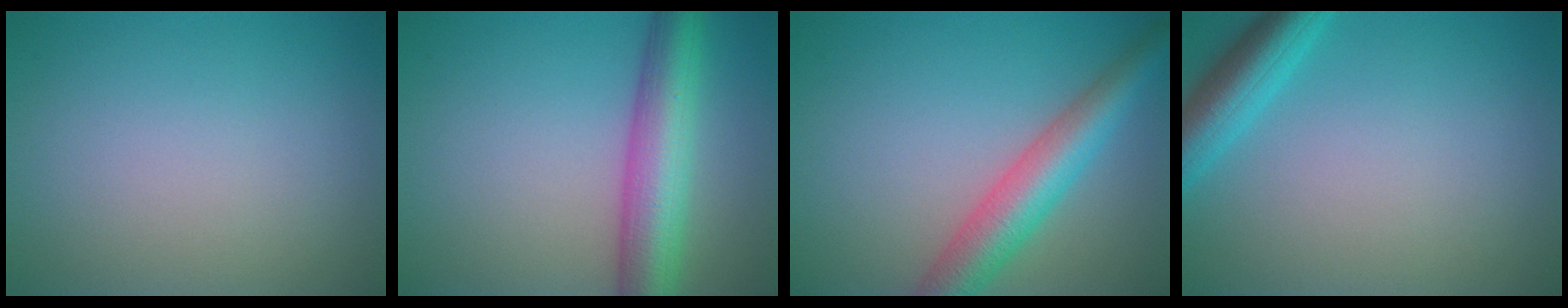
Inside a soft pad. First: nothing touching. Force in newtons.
{"total": 7.1, "press": 7.1, "slide": 0.2}
{"total": 5.7, "press": 5.7, "slide": 0.2}
{"total": 4.3, "press": 4.3, "slide": 0.3}